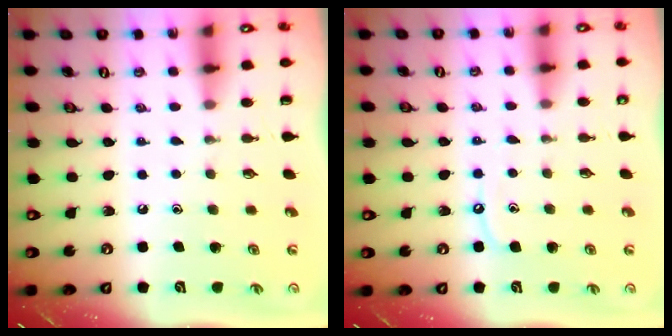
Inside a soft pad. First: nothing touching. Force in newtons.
{"total": 6.6, "press": 6.5, "slide": 0.6}